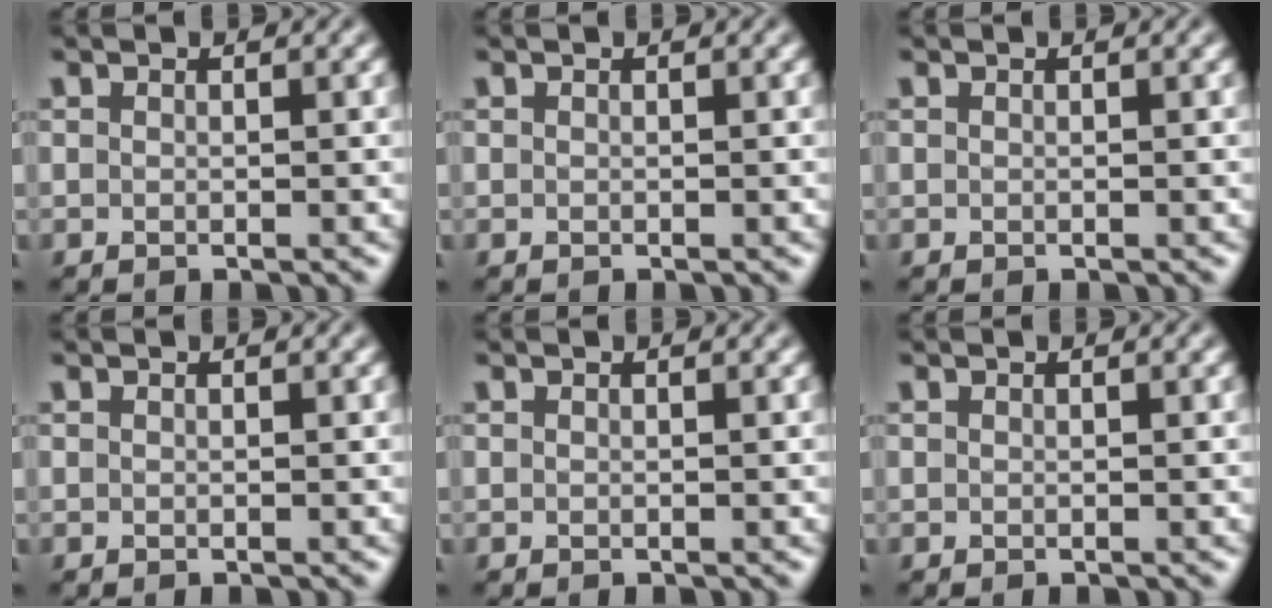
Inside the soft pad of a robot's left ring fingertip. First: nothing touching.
{"total": 0.0}
{"total": 0.0}
{"total": 0.0}
{"total": 0.0}
{"total": 0.0}